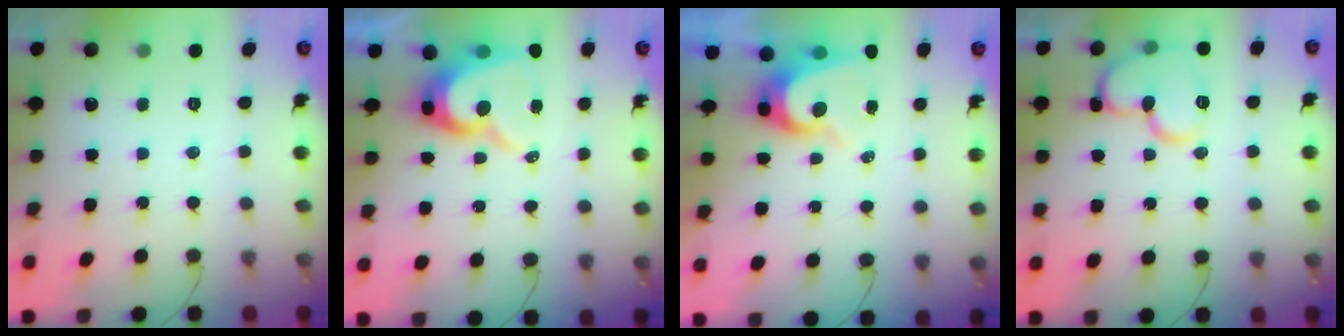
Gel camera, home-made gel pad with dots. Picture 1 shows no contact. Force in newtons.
{"total": 11.4, "press": 11.3, "slide": 1.0}
{"total": 7.7, "press": 7.7, "slide": 0.6}
{"total": 13.0, "press": 12.8, "slide": 2.2}